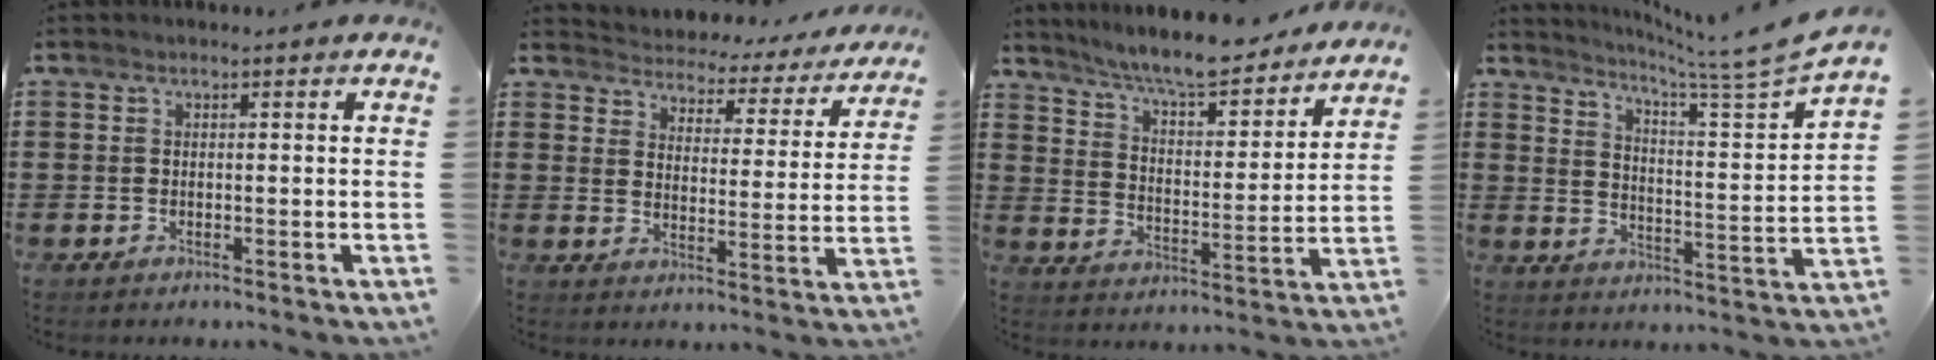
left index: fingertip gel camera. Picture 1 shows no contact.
{"total": 3.3, "force": [3.2, 0.5, -0.2], "torque": [-0.021, -0.031, 0.048]}
{"total": 8.0, "force": [7.5, -0.1, 2.8], "torque": [-0.084, -0.051, 0.128]}
{"total": 6.4, "force": [5.6, -1.3, 2.9], "torque": [-0.064, -0.058, 0.084]}